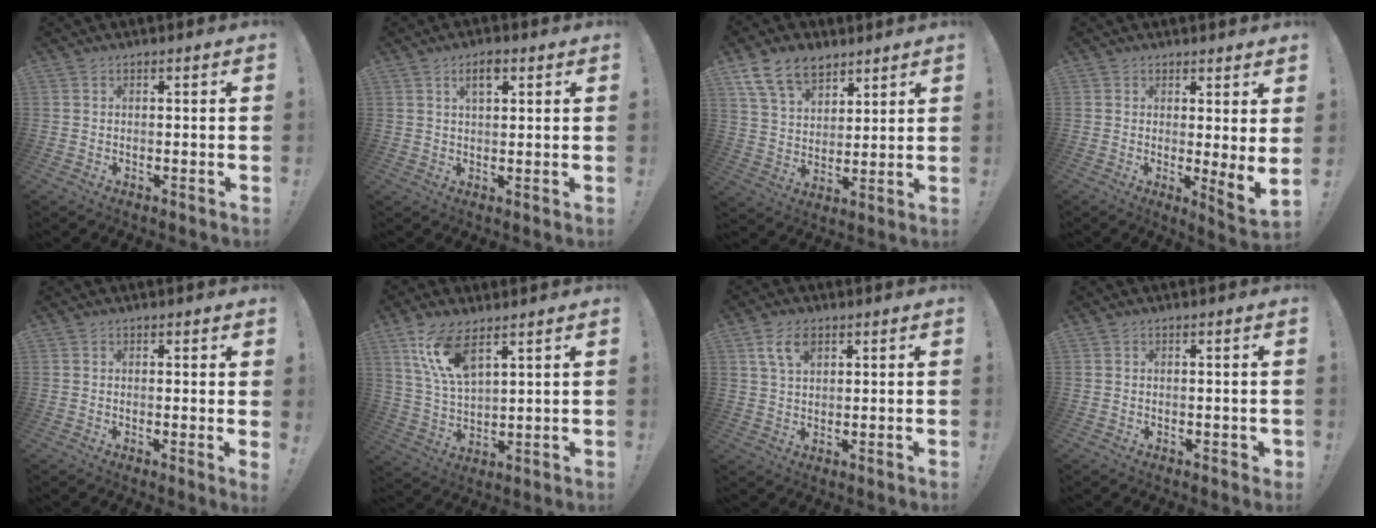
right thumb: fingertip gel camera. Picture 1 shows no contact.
{"total": 4.3, "force": [2.1, 2.0, 3.3], "torque": [-0.046, -0.002, 0.031]}
{"total": 13.0, "force": [8.5, 8.0, 5.8], "torque": [-0.094, -0.047, 0.161]}
{"total": 4.2, "force": [1.6, -0.1, 3.9], "torque": [-0.038, -0.032, 0.029]}
{"total": 1.5, "force": [0.9, -0.1, 1.1], "torque": [-0.002, -0.010, 0.011]}
{"total": 11.7, "force": [7.5, 4.2, 7.9], "torque": [-0.167, -0.026, 0.139]}
{"total": 6.2, "force": [3.2, 3.3, 4.2], "torque": [-0.075, -0.005, 0.059]}
{"total": 0.9, "force": [0.0, 0.6, 0.7], "torque": [-0.009, 0.002, 0.000]}